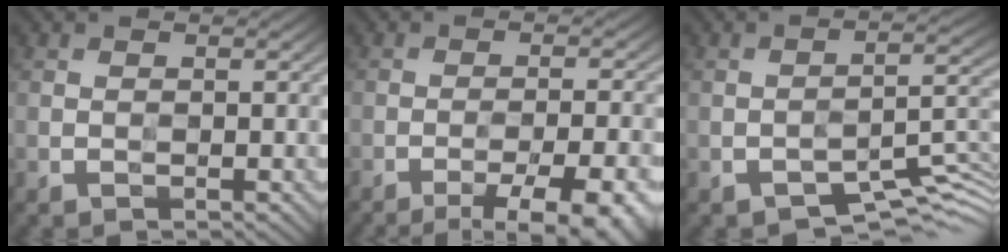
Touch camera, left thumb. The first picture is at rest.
{"total": 12.5, "force": [-8.5, 3.2, 8.5], "torque": [-0.109, 0.004, -0.095]}
{"total": 6.5, "force": [-4.4, 2.4, 4.1], "torque": [-0.049, -0.001, -0.072]}